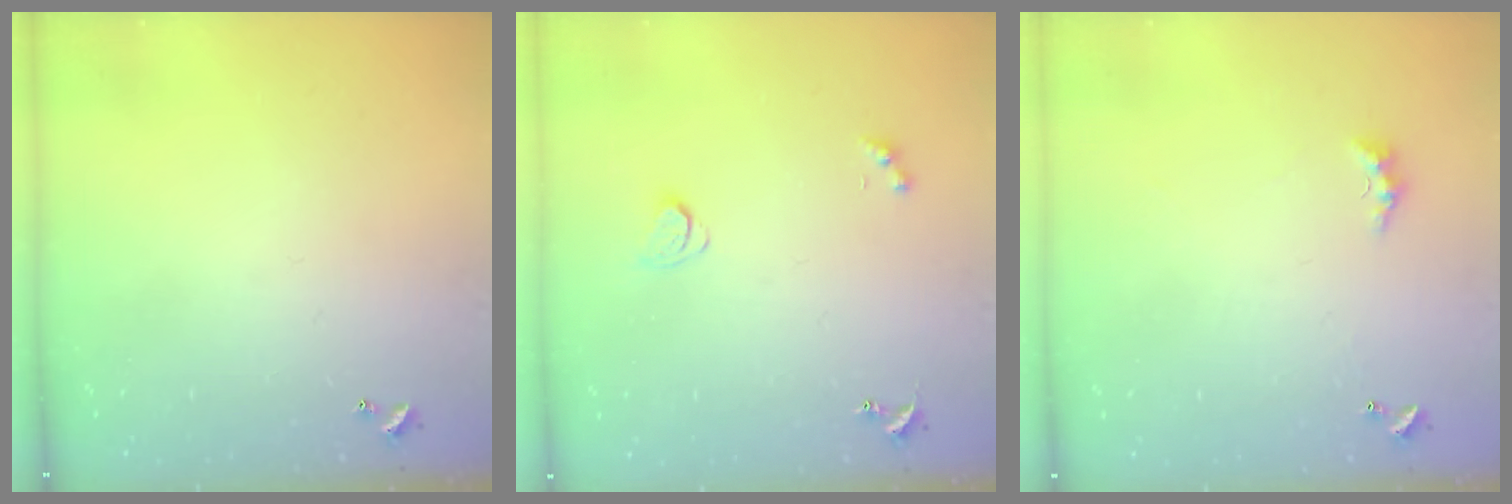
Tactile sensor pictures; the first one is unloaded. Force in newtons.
{"total": 2.1, "press": 2.0, "slide": 0.7}
{"total": 3.1, "press": 3.1, "slide": 0.7}